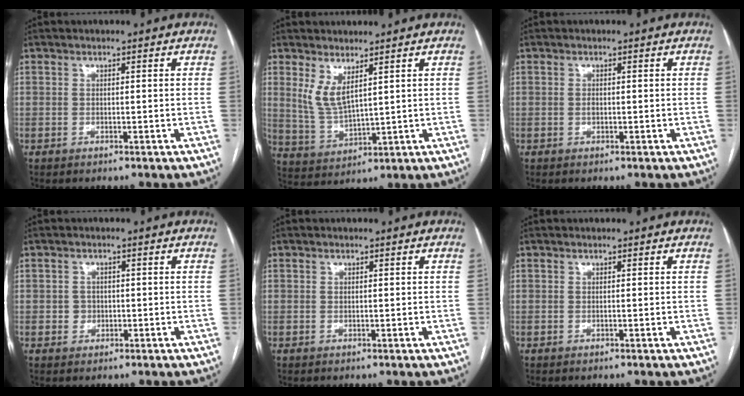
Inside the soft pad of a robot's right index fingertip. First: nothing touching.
{"total": 5.5, "force": [2.9, 1.8, 4.3], "torque": [-0.097, -0.012, 0.072]}
{"total": 0.6, "force": [-0.1, 0.4, 0.5], "torque": [-0.012, 0.001, -0.003]}
{"total": 1.7, "force": [-0.4, 1.6, 0.4], "torque": [-0.003, 0.006, -0.005]}
{"total": 0.0}
{"total": 0.0}